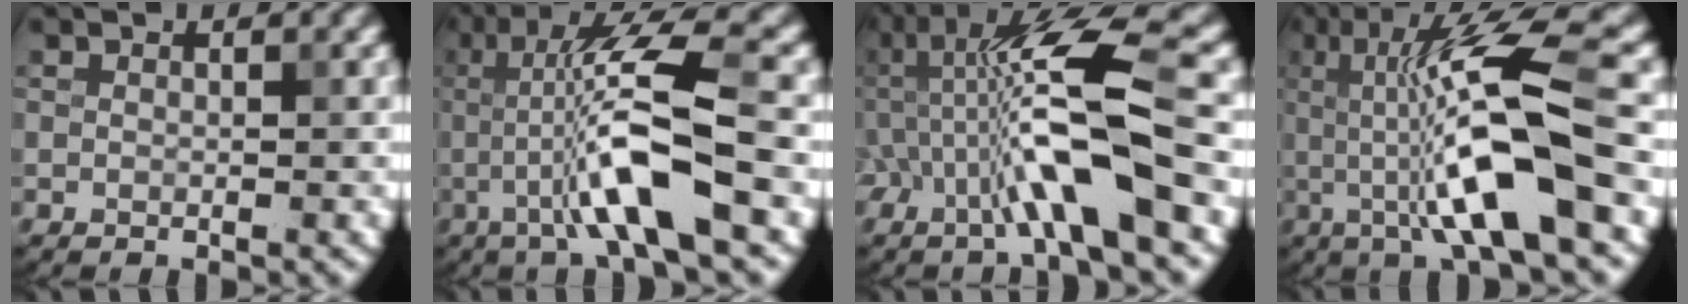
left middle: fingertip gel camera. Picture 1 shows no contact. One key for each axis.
{"total": 8.7, "fx": -1.5, "fy": 1.3, "fz": 8.5, "tx": -0.148, "ty": 0.010, "tz": -0.029}
{"total": 8.5, "fx": -1.9, "fy": 1.4, "fz": 8.1, "tx": -0.143, "ty": 0.020, "tz": -0.036}
{"total": 10.6, "fx": -0.7, "fy": 2.1, "fz": 10.4, "tx": -0.169, "ty": 0.008, "tz": -0.018}